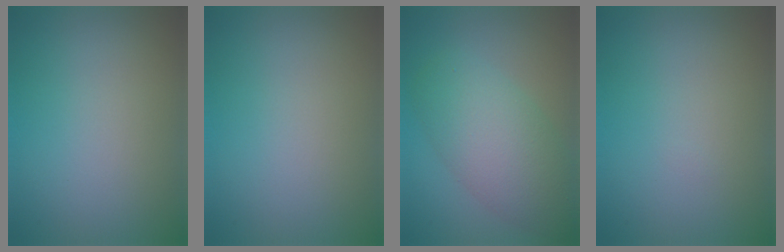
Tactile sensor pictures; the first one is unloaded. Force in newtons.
{"total": 0.0}
{"total": 6.9, "press": 6.9, "slide": 0.2}
{"total": 0.0}